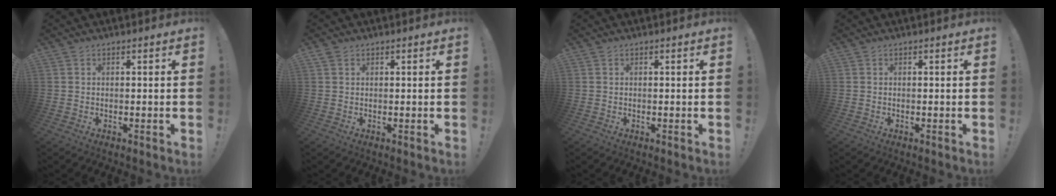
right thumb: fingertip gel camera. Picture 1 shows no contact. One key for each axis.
{"total": 0.9, "fx": 0.6, "fy": 0.6, "fz": 0.3, "tx": -0.004, "ty": -0.001, "tz": 0.011}
{"total": 0.0}
{"total": 0.0}